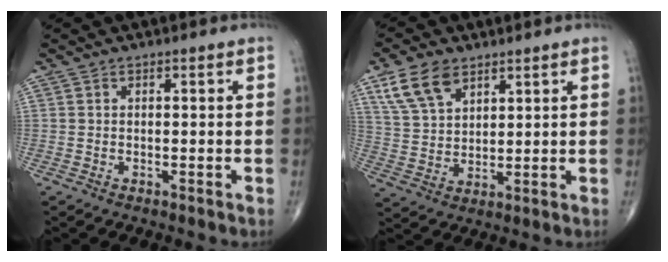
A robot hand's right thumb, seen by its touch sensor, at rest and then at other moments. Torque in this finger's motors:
{"motor_torque": [-0.66, 1.02, 0.62, 0.46, 0.07]}